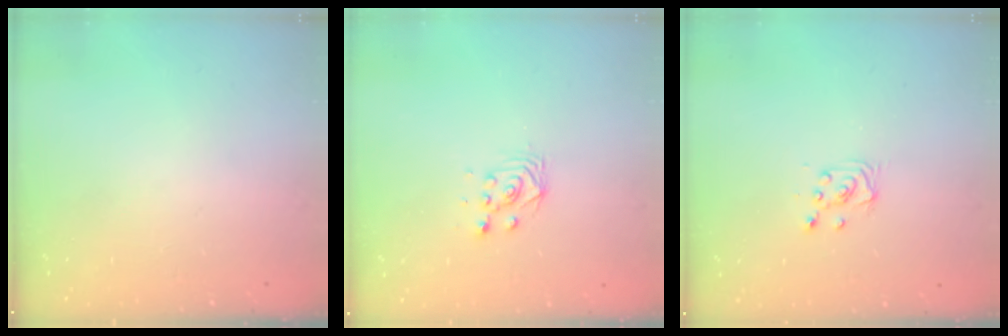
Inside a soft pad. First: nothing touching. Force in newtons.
{"total": 2.8, "press": 2.5, "slide": 1.3}
{"total": 3.8, "press": 3.8, "slide": 0.3}